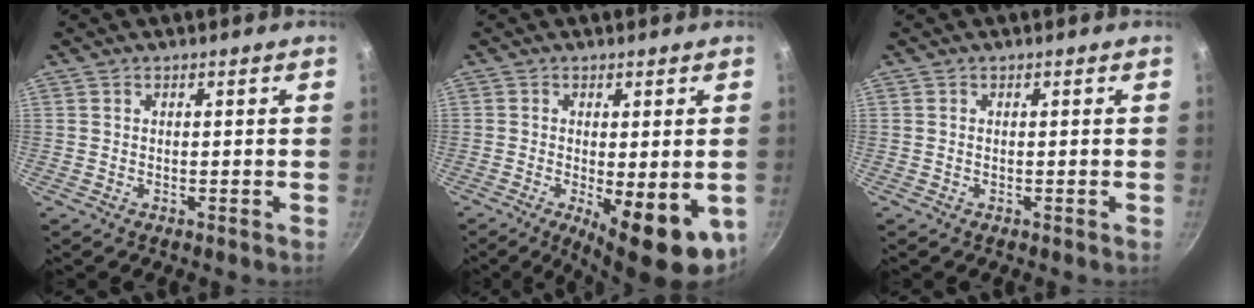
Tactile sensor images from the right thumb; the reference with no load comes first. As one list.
[{"total": 13.6, "force": [-4.6, 4.7, 11.9], "torque": [-0.130, -0.016, -0.050]}, {"total": 0.0}]